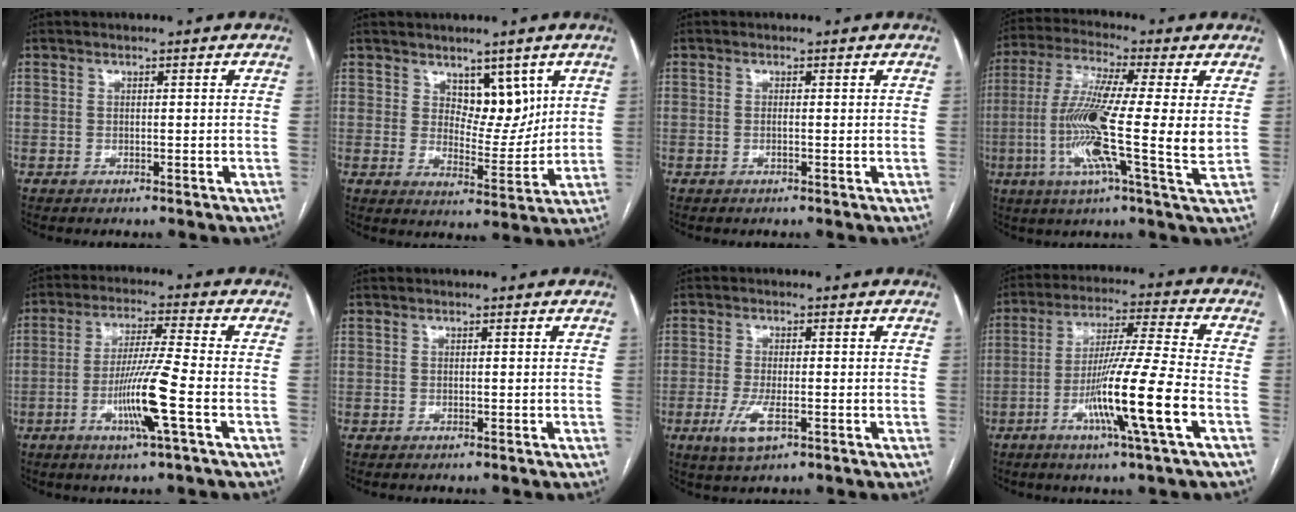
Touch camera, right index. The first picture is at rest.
{"total": 6.6, "force": [3.5, 3.5, 4.3], "torque": [-0.057, -0.006, 0.063]}
{"total": 0.7, "force": [-0.1, -0.1, 0.7], "torque": [-0.013, 0.000, -0.002]}
{"total": 16.4, "force": [-0.6, 0.2, 16.4], "torque": [-0.315, -0.011, -0.031]}
{"total": 9.9, "force": [-3.2, -1.1, 9.3], "torque": [-0.182, -0.011, -0.063]}
{"total": 0.0}
{"total": 4.8, "force": [-1.9, 1.3, 4.2], "torque": [-0.089, -0.008, -0.032]}
{"total": 14.3, "force": [-5.0, -1.5, 13.4], "torque": [-0.248, -0.015, -0.095]}